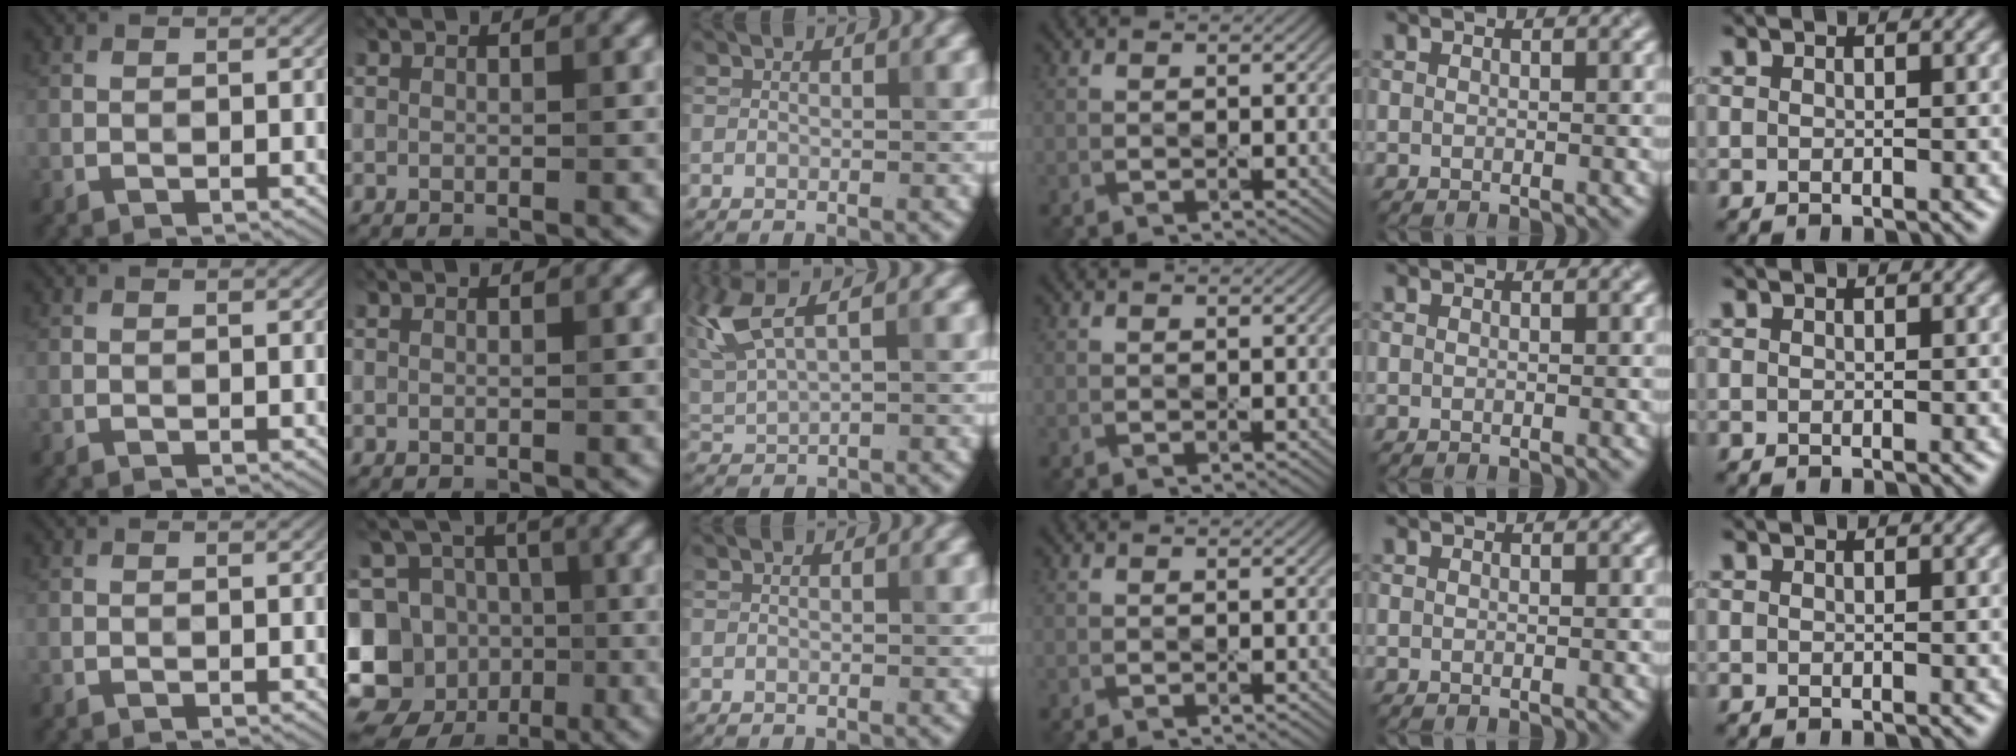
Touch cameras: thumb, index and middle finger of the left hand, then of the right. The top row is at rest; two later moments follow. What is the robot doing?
{"motion": "press", "object": "joystick"}